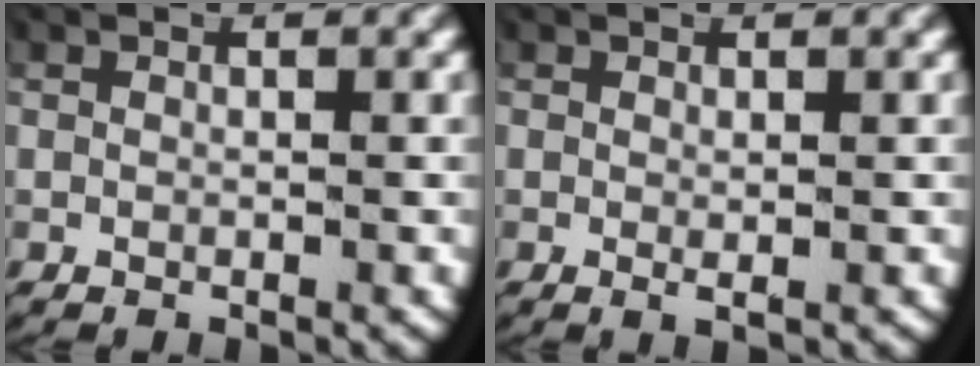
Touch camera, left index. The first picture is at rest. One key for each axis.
{"total": 0.7, "fx": 0.1, "fy": 0.2, "fz": 0.7, "tx": -0.018, "ty": -0.008, "tz": 0.004}